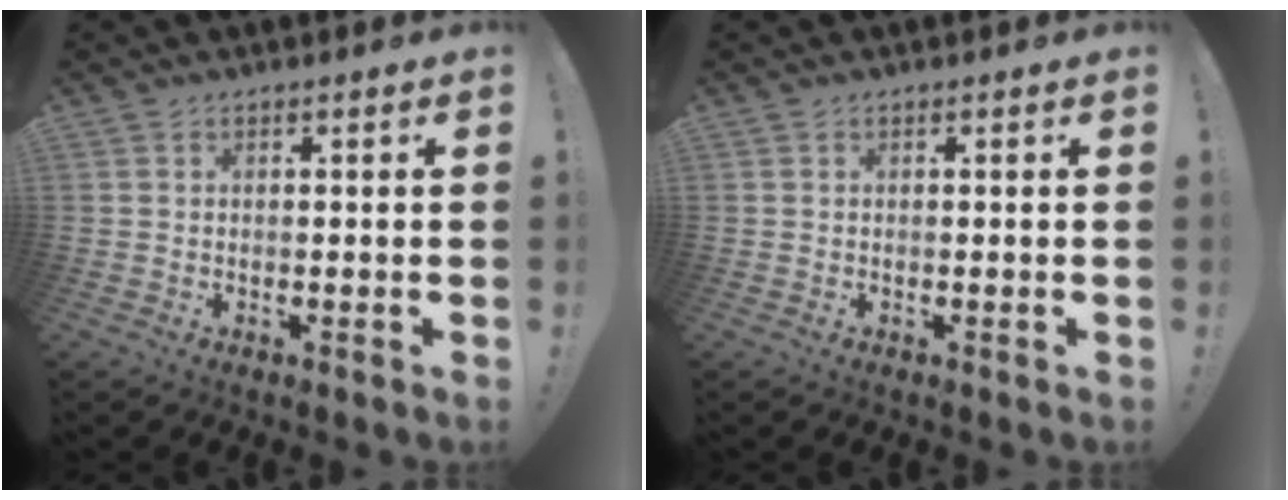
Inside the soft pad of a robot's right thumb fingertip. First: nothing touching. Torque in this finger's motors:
{"motor_torque": [0.00, 0.00, -0.07, 0.07, 0.03]}